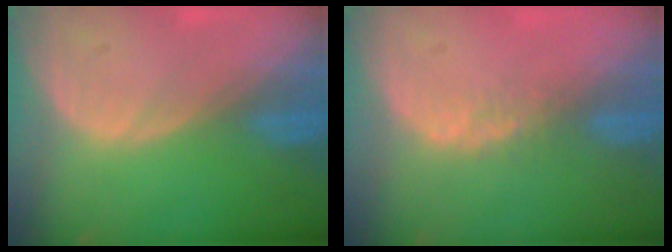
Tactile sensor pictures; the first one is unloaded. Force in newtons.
{"total": 2.1, "press": 1.7, "slide": 1.2}